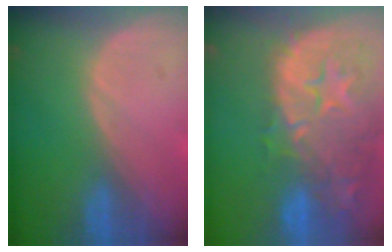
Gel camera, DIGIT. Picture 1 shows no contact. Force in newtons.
{"total": 15.3, "press": 12.2, "slide": 9.3}